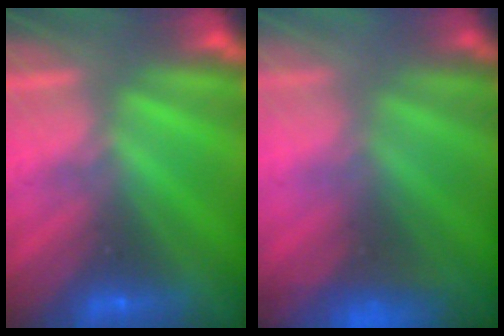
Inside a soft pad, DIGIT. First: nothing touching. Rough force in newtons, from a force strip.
{"total": 8.4}